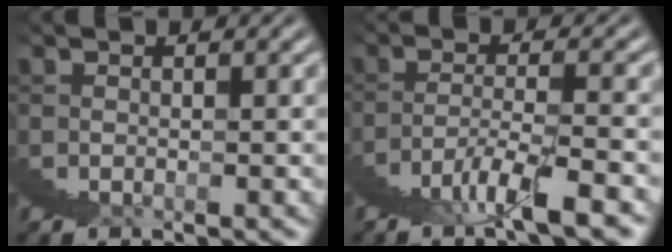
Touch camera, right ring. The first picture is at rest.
{"total": 3.2, "force": [0.0, 0.9, 3.1], "torque": [-0.047, 0.016, -0.008]}